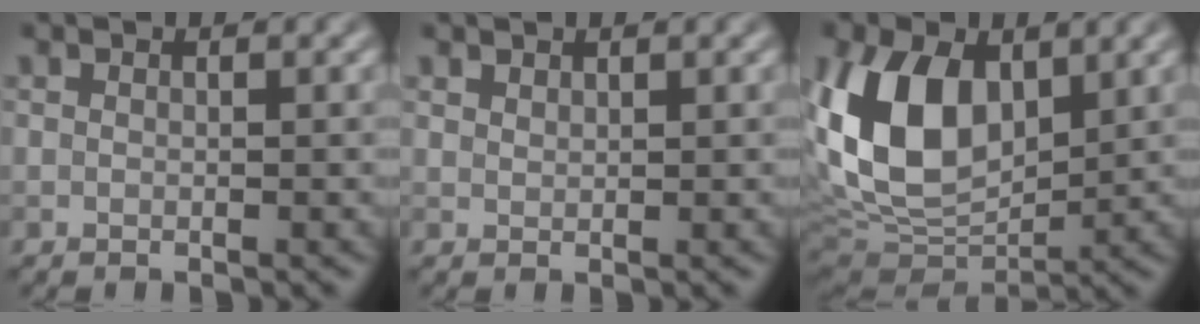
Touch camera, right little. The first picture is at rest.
{"total": 0.8, "force": [0.7, 0.3, 0.1], "torque": [-0.004, 0.000, 0.017]}
{"total": 12.4, "force": [2.8, 7.8, 9.2], "torque": [-0.214, 0.007, 0.045]}